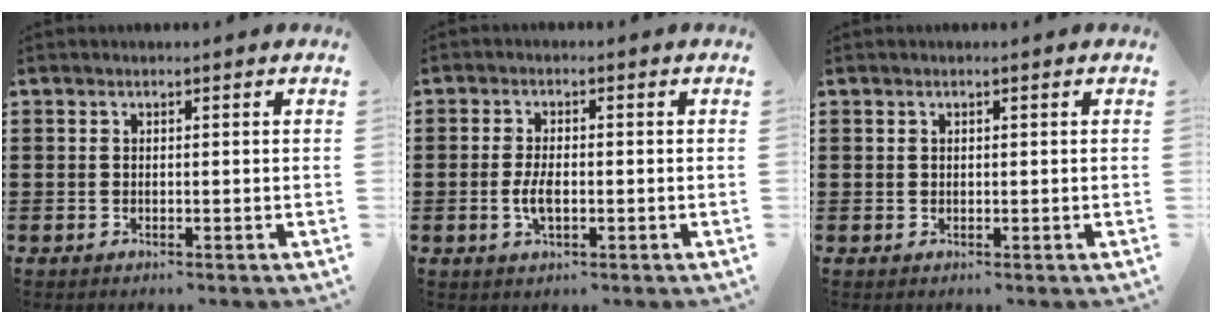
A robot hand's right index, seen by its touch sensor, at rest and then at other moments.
{"total": 3.8, "force": [-0.7, 1.5, 3.4], "torque": [-0.078, -0.005, -0.016]}
{"total": 0.0}